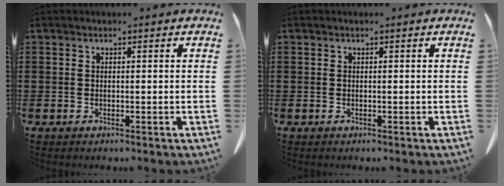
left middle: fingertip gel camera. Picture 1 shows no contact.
{"total": 0.0}